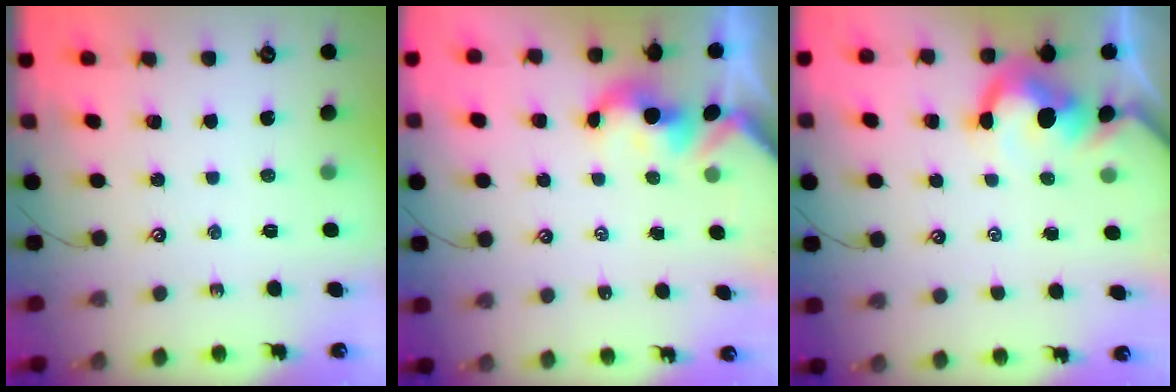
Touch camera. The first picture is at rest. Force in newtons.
{"total": 1.7, "press": 1.7, "slide": 0.2}
{"total": 4.0, "press": 3.8, "slide": 1.0}